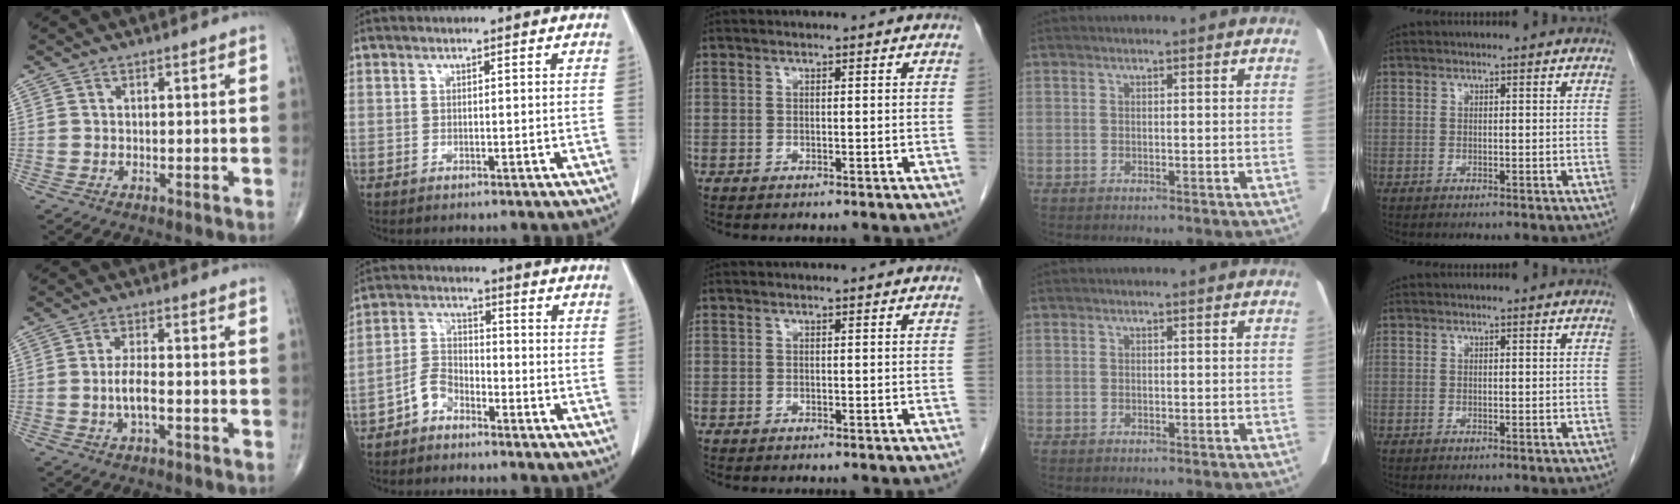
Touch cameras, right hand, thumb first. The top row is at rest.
{"thumb": {"total": 5.0, "force": [-1.2, 1.7, 4.6], "torque": [-0.093, 0.011, -0.025]}, "index": {"total": 4.6, "force": [-3.1, 2.8, 1.9], "torque": [-0.038, 0.009, -0.063]}}